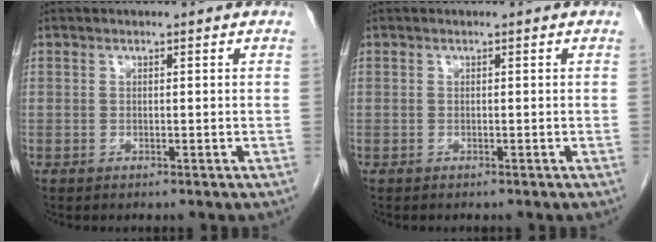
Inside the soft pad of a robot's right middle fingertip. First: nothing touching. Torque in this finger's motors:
{"motor_torque": [-0.08, -0.15, -0.07, -0.01]}